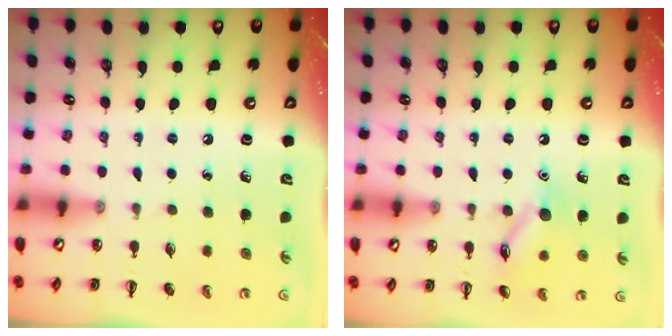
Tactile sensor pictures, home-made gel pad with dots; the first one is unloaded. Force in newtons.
{"total": 10.4, "press": 10.4, "slide": 0.5}